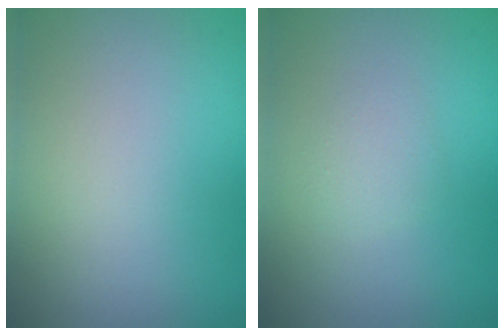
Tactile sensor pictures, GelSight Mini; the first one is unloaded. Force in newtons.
{"total": 1.0, "press": 1.0, "slide": 0.0}